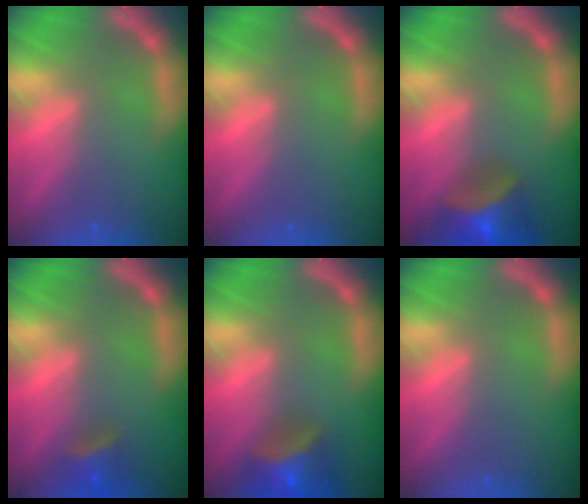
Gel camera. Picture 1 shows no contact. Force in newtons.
{"total": 0.0}
{"total": 7.0}
{"total": 2.9}
{"total": 5.9}
{"total": 0.0}